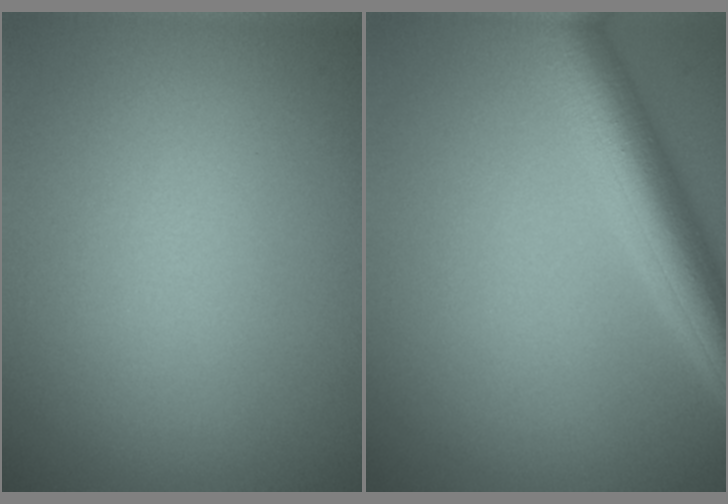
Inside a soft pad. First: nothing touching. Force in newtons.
{"total": 5.4, "press": 5.4, "slide": 0.2}